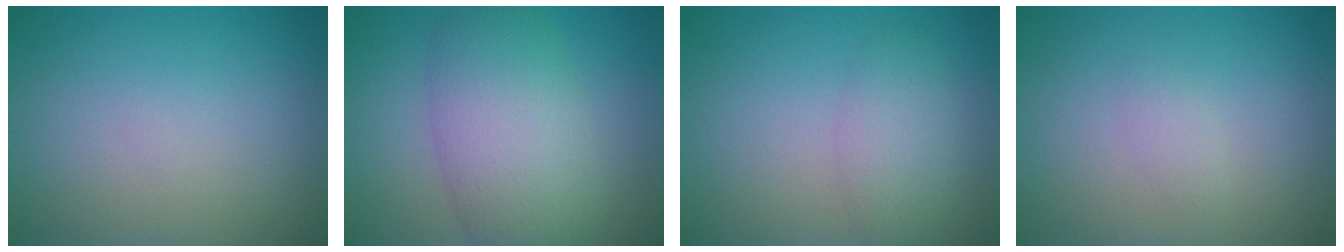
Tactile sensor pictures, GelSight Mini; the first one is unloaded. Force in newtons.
{"total": 7.8, "press": 7.8, "slide": 0.2}
{"total": 1.8, "press": 1.8, "slide": 0.2}
{"total": 0.9, "press": 0.9, "slide": 0.0}